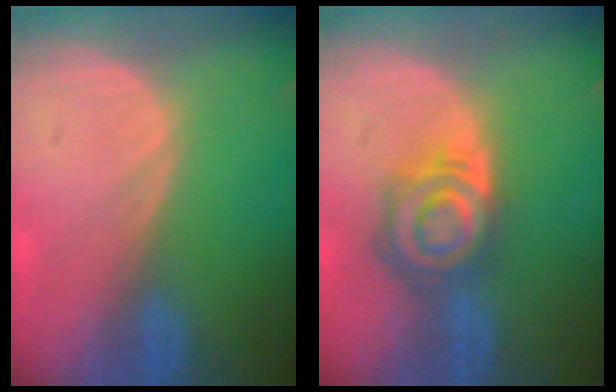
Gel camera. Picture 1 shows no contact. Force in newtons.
{"total": 7.9, "press": 6.9, "slide": 3.7}